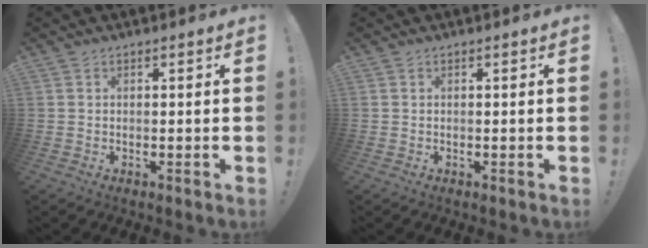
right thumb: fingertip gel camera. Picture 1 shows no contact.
{"total": 0.0}